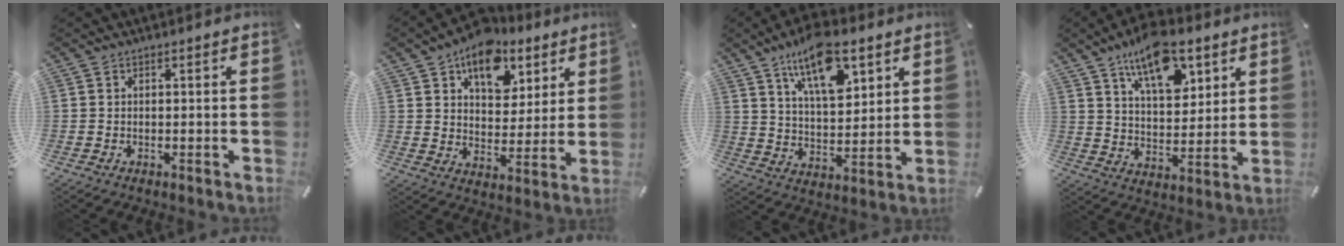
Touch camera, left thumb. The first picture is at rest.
{"total": 12.7, "force": [7.7, 8.5, 5.4], "torque": [-0.068, -0.047, 0.136]}
{"total": 14.3, "force": [8.8, 6.6, 9.2], "torque": [-0.158, -0.030, 0.154]}
{"total": 14.2, "force": [8.9, 7.3, 8.3], "torque": [-0.129, -0.038, 0.155]}